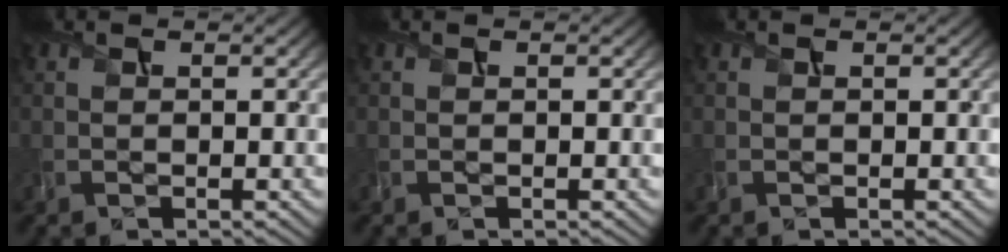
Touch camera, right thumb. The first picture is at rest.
{"total": 0.0}
{"total": 0.0}